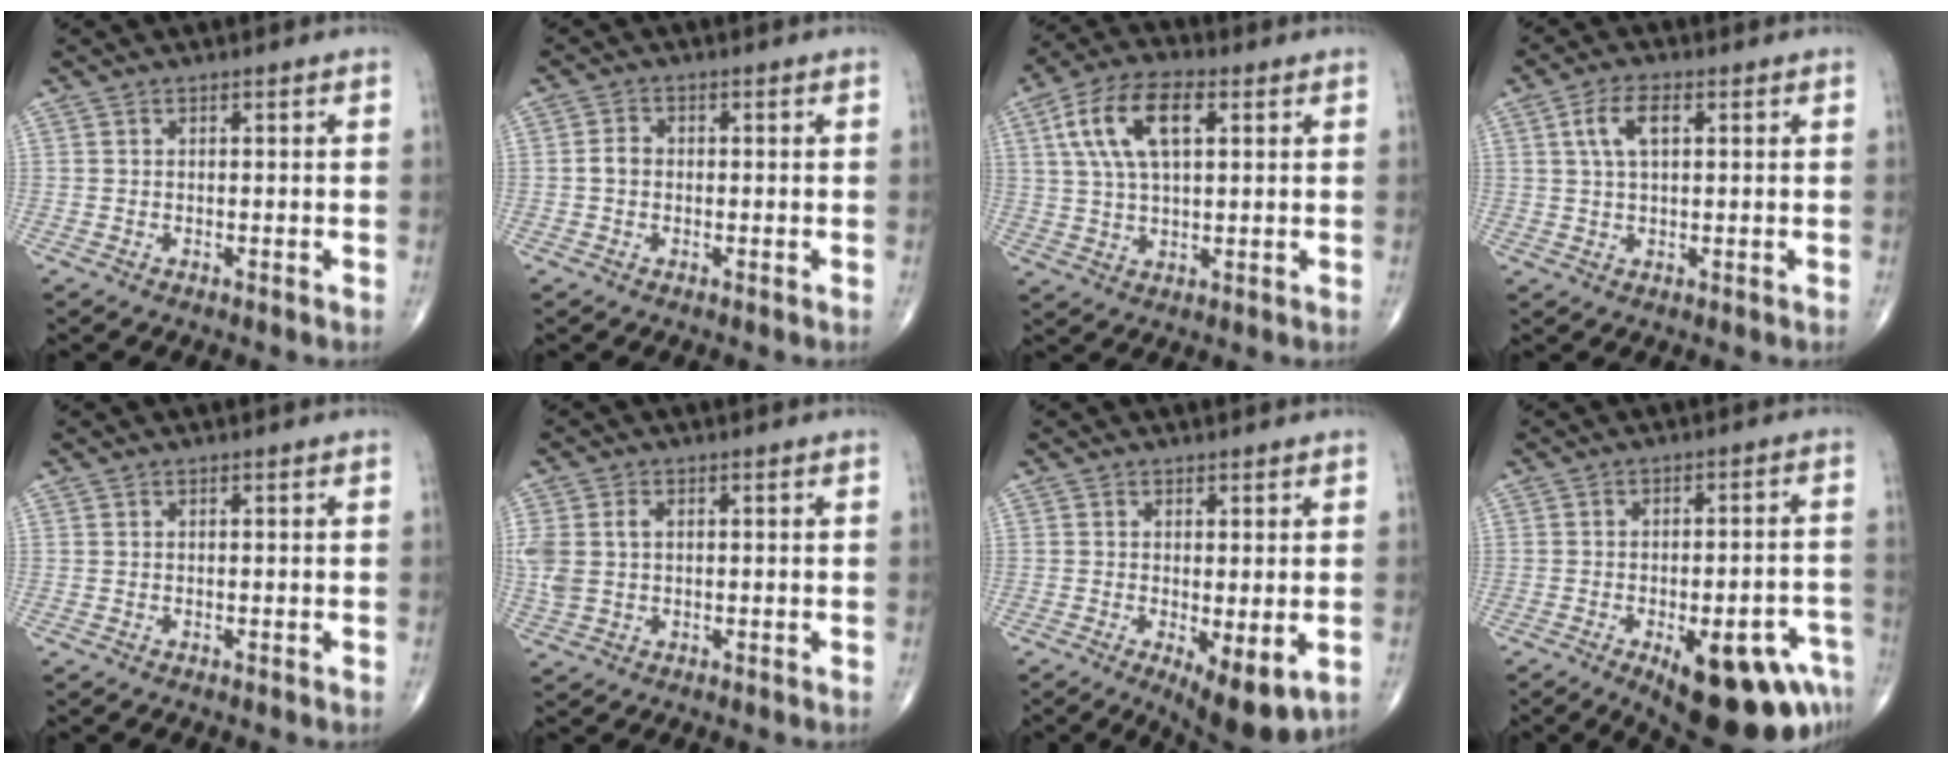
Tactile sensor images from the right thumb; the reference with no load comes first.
{"total": 2.4, "force": [-0.3, 1.9, 1.4], "torque": [-0.021, 0.009, -0.011]}
{"total": 12.6, "force": [4.0, 6.1, 10.3], "torque": [-0.200, 0.012, 0.072]}
{"total": 5.6, "force": [1.7, 2.6, 4.7], "torque": [-0.094, 0.007, 0.032]}
{"total": 0.0}
{"total": 6.1, "force": [0.7, 4.3, 4.3], "torque": [-0.112, 0.016, 0.019]}
{"total": 5.6, "force": [-1.6, 1.7, 5.1], "torque": [-0.079, -0.019, -0.020]}
{"total": 19.2, "force": [-9.6, 7.5, 14.9], "torque": [-0.125, 0.039, -0.115]}